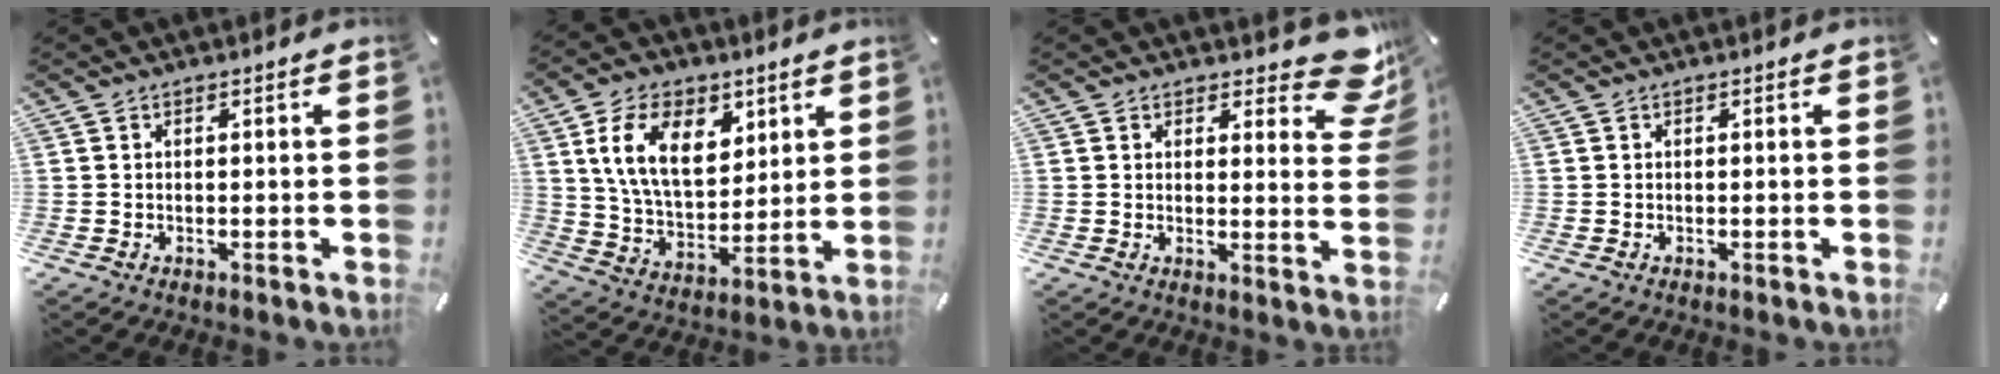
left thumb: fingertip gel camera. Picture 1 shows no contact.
{"total": 15.3, "force": [6.7, 9.9, 9.5], "torque": [-0.175, -0.007, 0.123]}
{"total": 8.0, "force": [5.5, 3.8, 4.4], "torque": [-0.033, -0.039, 0.093]}
{"total": 0.0}